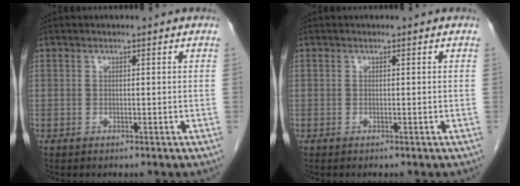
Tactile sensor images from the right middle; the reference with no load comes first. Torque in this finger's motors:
{"motor_torque": [0.26, -0.07, 0.05, 0.01]}